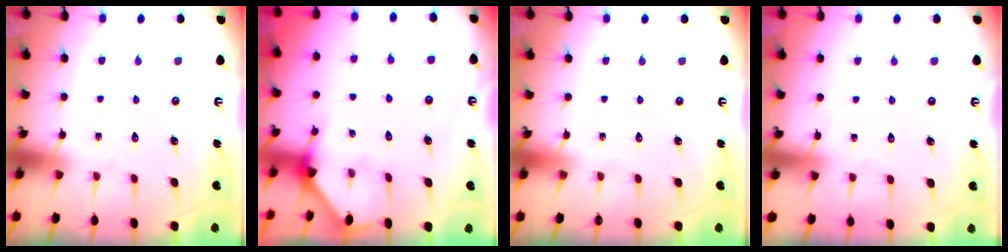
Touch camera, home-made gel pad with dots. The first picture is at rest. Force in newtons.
{"total": 2.7, "press": 2.7, "slide": 0.2}
{"total": 0.0}
{"total": 3.9, "press": 3.9, "slide": 0.5}